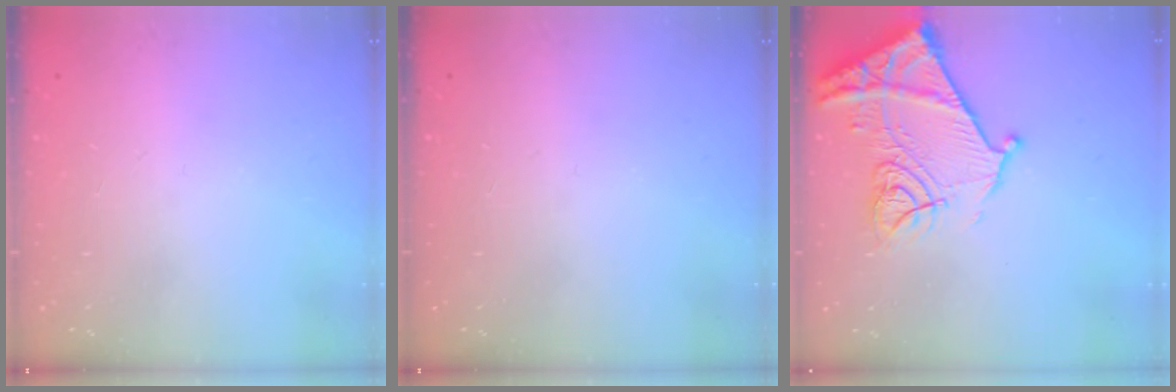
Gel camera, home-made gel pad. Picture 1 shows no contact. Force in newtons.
{"total": 0.0}
{"total": 15.3, "press": 15.3, "slide": 1.6}